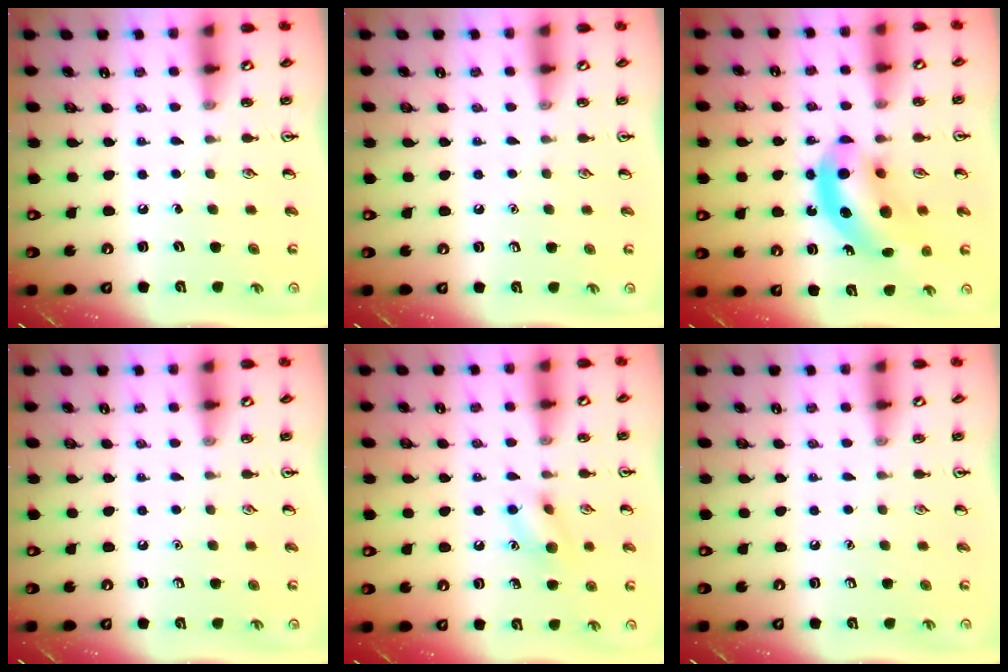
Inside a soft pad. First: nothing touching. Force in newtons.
{"total": 0.0}
{"total": 11.5, "press": 11.0, "slide": 3.3}
{"total": 0.0}
{"total": 8.7, "press": 8.6, "slide": 1.4}
{"total": 0.0}